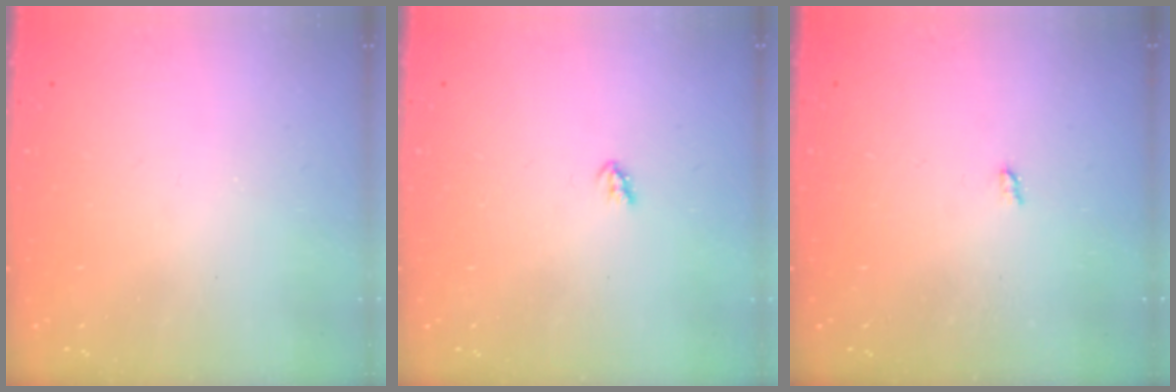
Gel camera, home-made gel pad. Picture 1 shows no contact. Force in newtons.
{"total": 2.7, "press": 2.7, "slide": 0.3}
{"total": 1.2, "press": 1.2, "slide": 0.2}